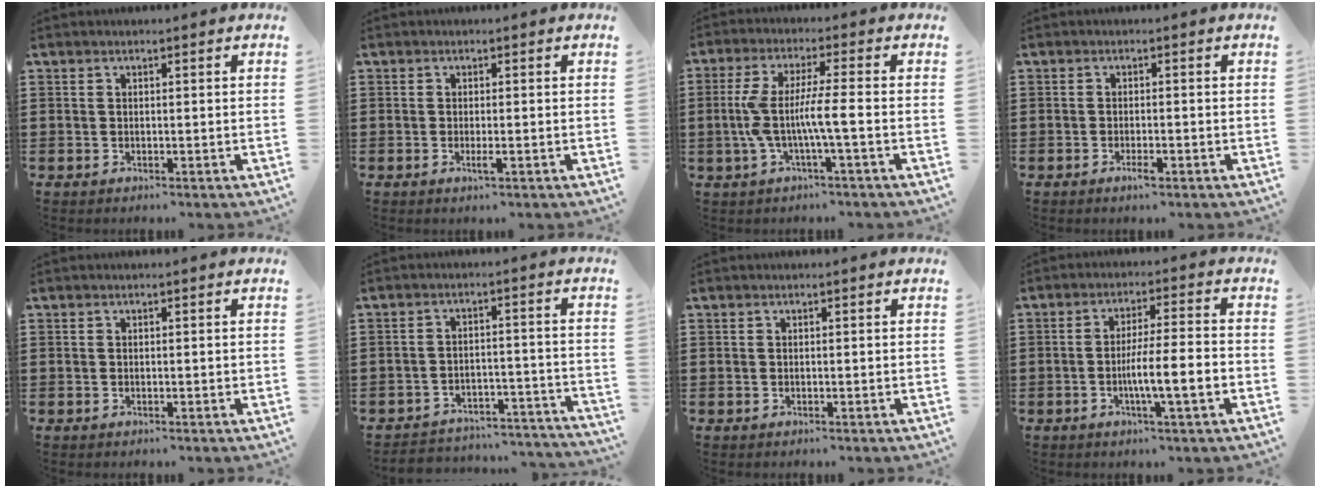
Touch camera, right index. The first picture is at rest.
{"total": 1.6, "force": [-0.6, 0.1, 1.4], "torque": [-0.033, -0.006, -0.013]}
{"total": 6.9, "force": [-1.7, 0.0, 6.7], "torque": [-0.148, -0.013, -0.044]}
{"total": 1.8, "force": [-1.0, 0.3, 1.5], "torque": [-0.026, -0.003, -0.018]}
{"total": 0.0}
{"total": 4.0, "force": [-3.9, 0.7, 0.5], "torque": [-0.013, 0.005, -0.081]}
{"total": 0.0}
{"total": 6.8, "force": [-2.1, 0.4, 6.5], "torque": [-0.108, 0.000, -0.039]}